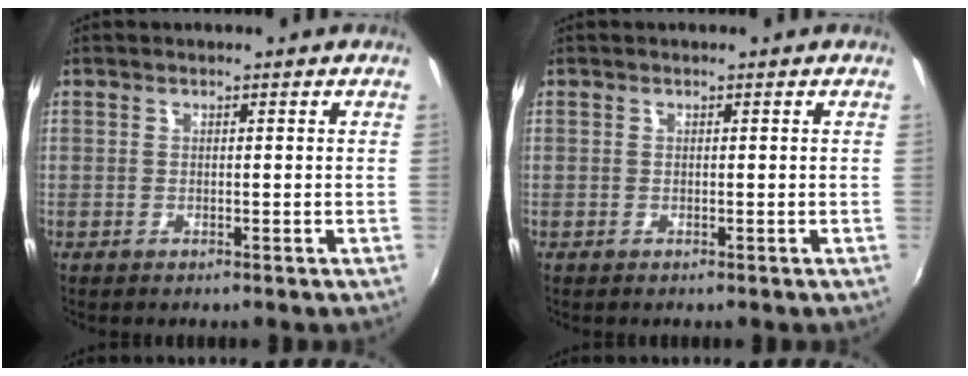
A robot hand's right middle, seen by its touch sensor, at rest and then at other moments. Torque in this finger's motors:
{"motor_torque": [-0.06, 0.05, 0.00, -0.01]}